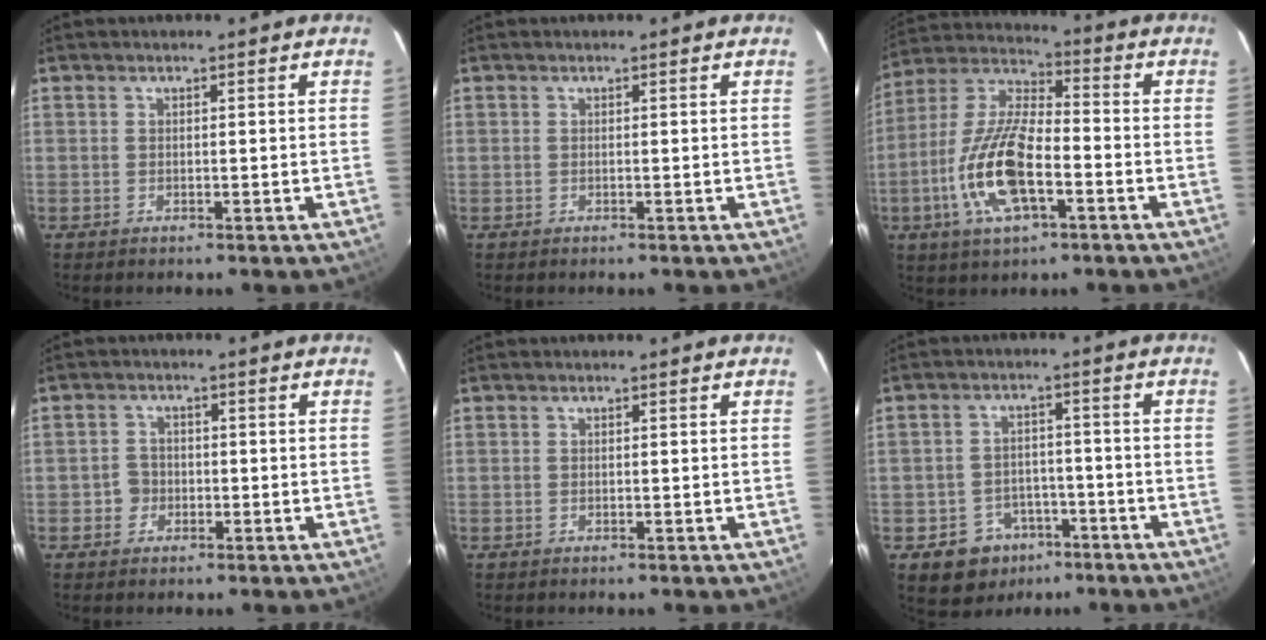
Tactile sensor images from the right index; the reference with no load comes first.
{"total": 0.0}
{"total": 16.2, "force": [-5.5, 6.3, 13.9], "torque": [-0.293, -0.007, -0.107]}
{"total": 2.9, "force": [-1.2, 2.6, 0.4], "torque": [-0.007, 0.008, -0.022]}
{"total": 0.0}
{"total": 10.4, "force": [-6.2, 7.8, 3.0], "torque": [-0.073, 0.026, -0.072]}